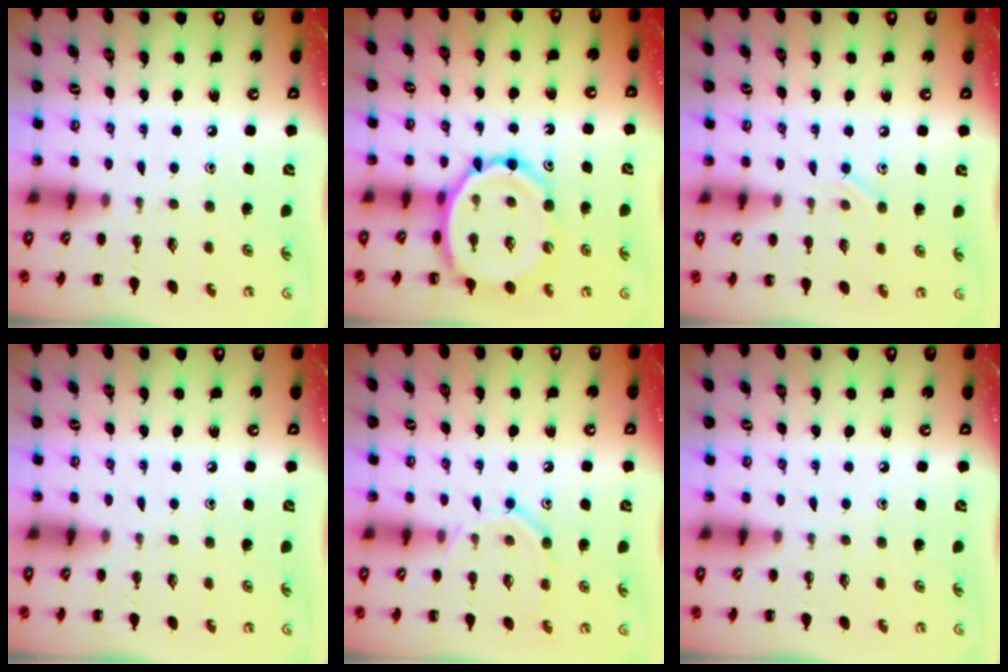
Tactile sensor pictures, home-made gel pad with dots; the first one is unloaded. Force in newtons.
{"total": 12.1, "press": 11.7, "slide": 3.0}
{"total": 4.9, "press": 4.8, "slide": 0.9}
{"total": 0.0}
{"total": 10.5, "press": 10.4, "slide": 1.2}
{"total": 0.0}